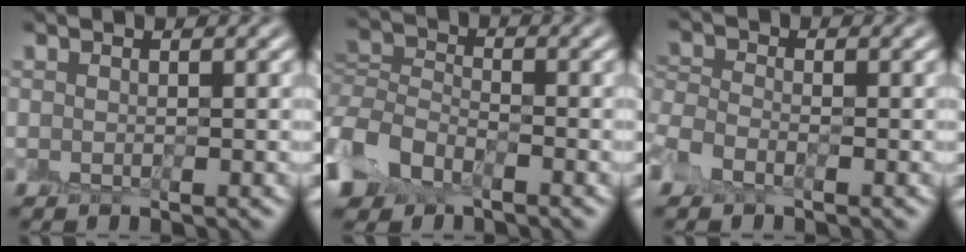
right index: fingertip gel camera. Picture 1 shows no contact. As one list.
[{"total": 6.2, "force": [-3.7, 4.2, 2.6], "torque": [-0.045, -0.001, -0.080]}, {"total": 2.3, "force": [-1.6, 1.4, 0.8], "torque": [-0.019, 0.001, -0.039]}]